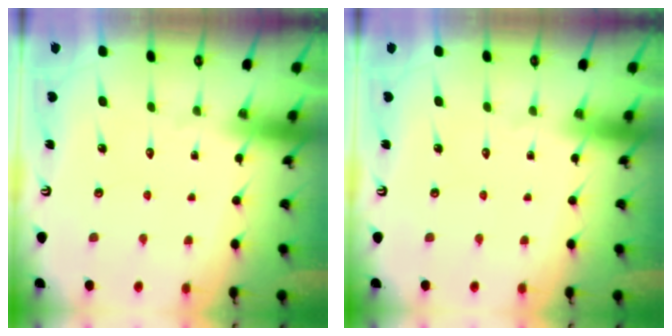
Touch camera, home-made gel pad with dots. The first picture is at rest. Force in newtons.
{"total": 0.0}